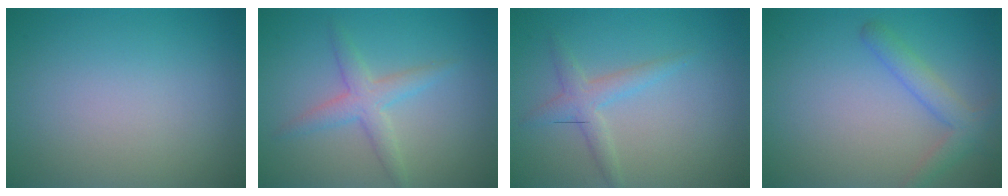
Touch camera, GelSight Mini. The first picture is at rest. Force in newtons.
{"total": 2.7, "press": 2.7, "slide": 0.0}
{"total": 2.1, "press": 2.1, "slide": 0.1}
{"total": 2.3, "press": 2.3, "slide": 0.2}